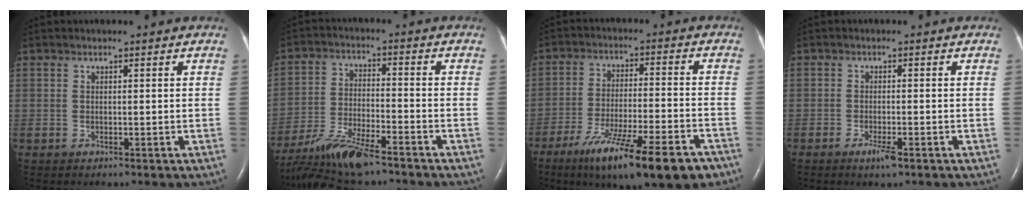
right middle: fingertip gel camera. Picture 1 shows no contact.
{"total": 11.4, "force": [-9.4, 1.6, 6.2], "torque": [-0.125, -0.021, -0.168]}
{"total": 16.9, "force": [-11.0, 2.3, 12.6], "torque": [-0.177, -0.035, -0.177]}
{"total": 2.3, "force": [-1.4, 0.3, 1.8], "torque": [-0.037, -0.003, -0.024]}